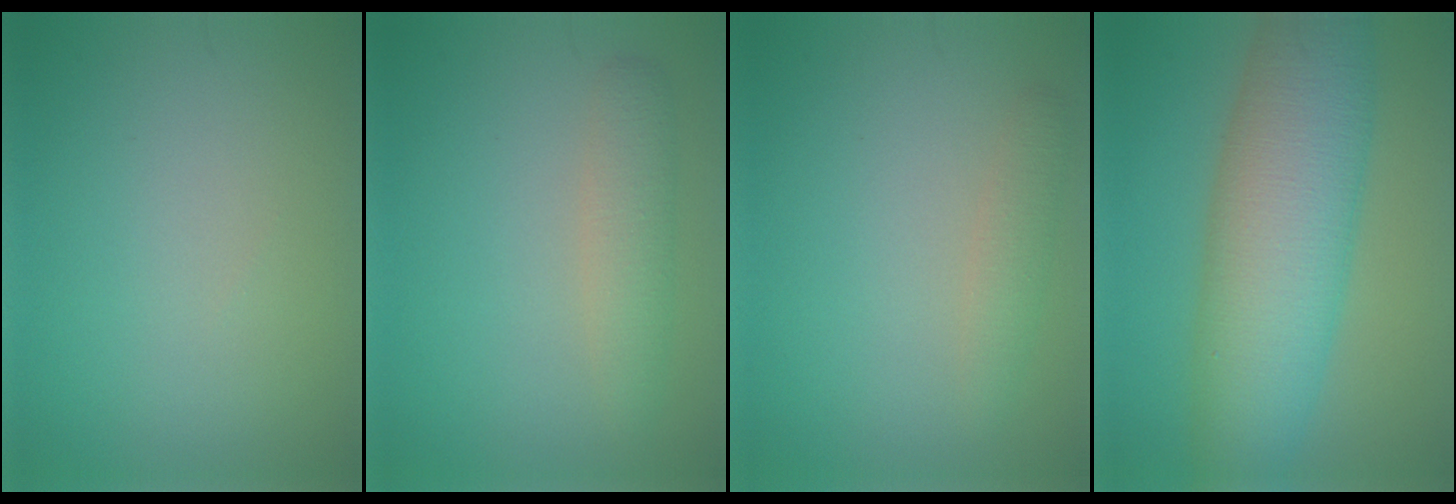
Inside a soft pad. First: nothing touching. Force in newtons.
{"total": 2.7, "press": 2.7, "slide": 0.1}
{"total": 1.7, "press": 1.7, "slide": 0.0}
{"total": 10.8, "press": 10.8, "slide": 0.3}